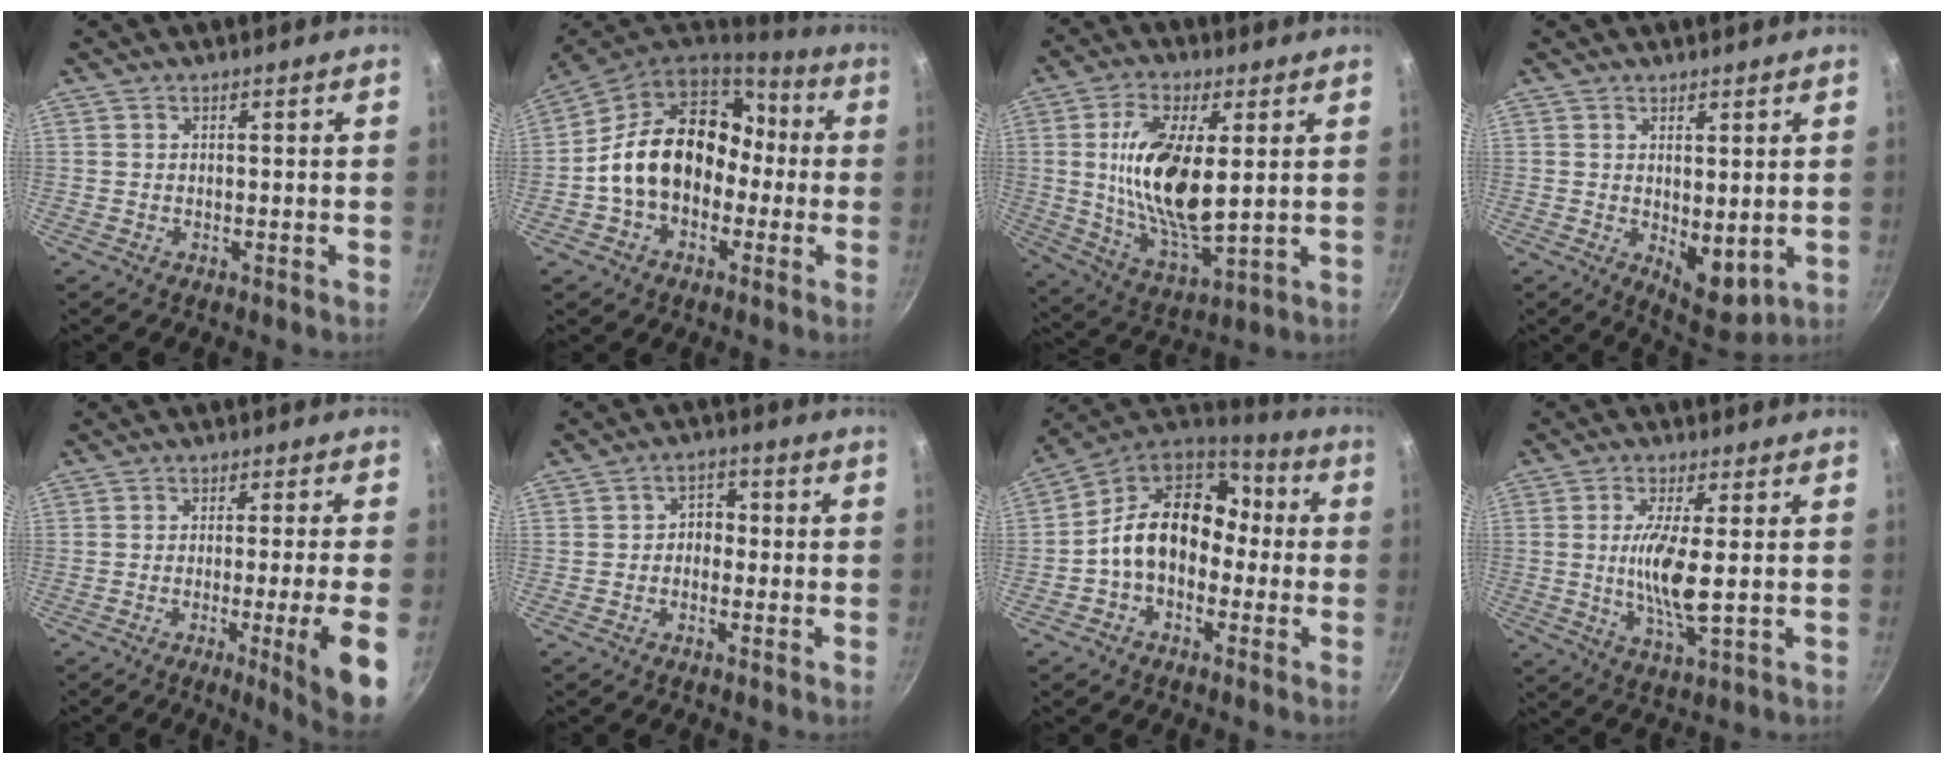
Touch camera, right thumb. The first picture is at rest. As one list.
[{"total": 18.8, "force": [-1.2, 14.3, 12.2], "torque": [-0.169, 0.063, -0.026]}, {"total": 16.8, "force": [2.6, 7.3, 14.9], "torque": [-0.276, -0.017, 0.053]}, {"total": 7.0, "force": [0.5, 3.3, 6.2], "torque": [-0.071, -0.025, 0.019]}, {"total": 10.5, "force": [-3.1, -0.2, 10.0], "torque": [-0.141, 0.005, -0.039]}, {"total": 3.5, "force": [-0.7, 2.8, 2.0], "torque": [-0.005, 0.018, -0.022]}, {"total": 15.2, "force": [-1.2, 11.3, 10.1], "torque": [-0.128, 0.053, -0.040]}, {"total": 8.9, "force": [0.3, 2.0, 8.7], "torque": [-0.182, -0.013, 0.006]}]